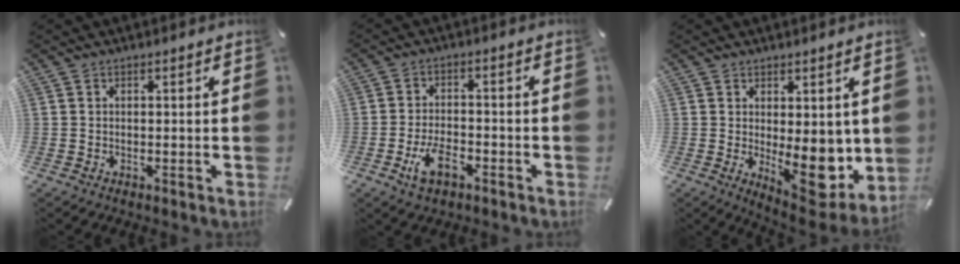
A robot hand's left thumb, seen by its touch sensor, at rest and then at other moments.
{"total": 7.7, "force": [-3.6, 4.1, 5.4], "torque": [-0.108, 0.013, -0.064]}
{"total": 11.3, "force": [-0.3, 5.4, 9.9], "torque": [-0.107, -0.025, 0.008]}